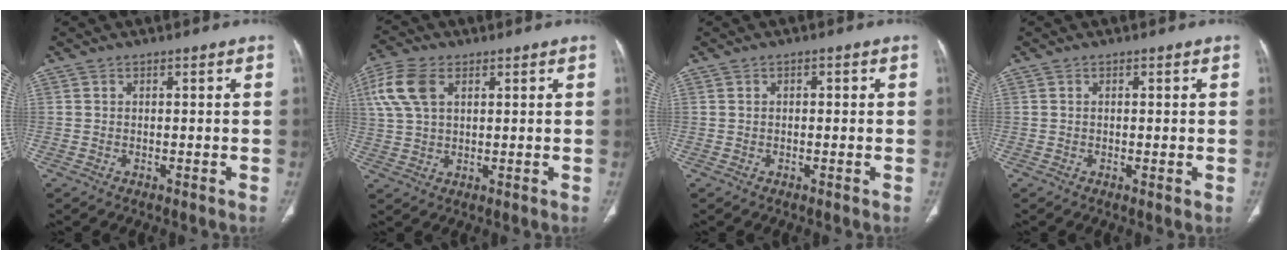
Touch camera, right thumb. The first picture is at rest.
{"total": 8.8, "force": [3.2, 5.2, 6.3], "torque": [-0.146, 0.010, 0.063]}
{"total": 0.8, "force": [0.1, 0.5, 0.6], "torque": [-0.008, 0.006, 0.001]}
{"total": 0.9, "force": [-0.1, 0.2, 0.8], "torque": [-0.018, -0.005, -0.002]}